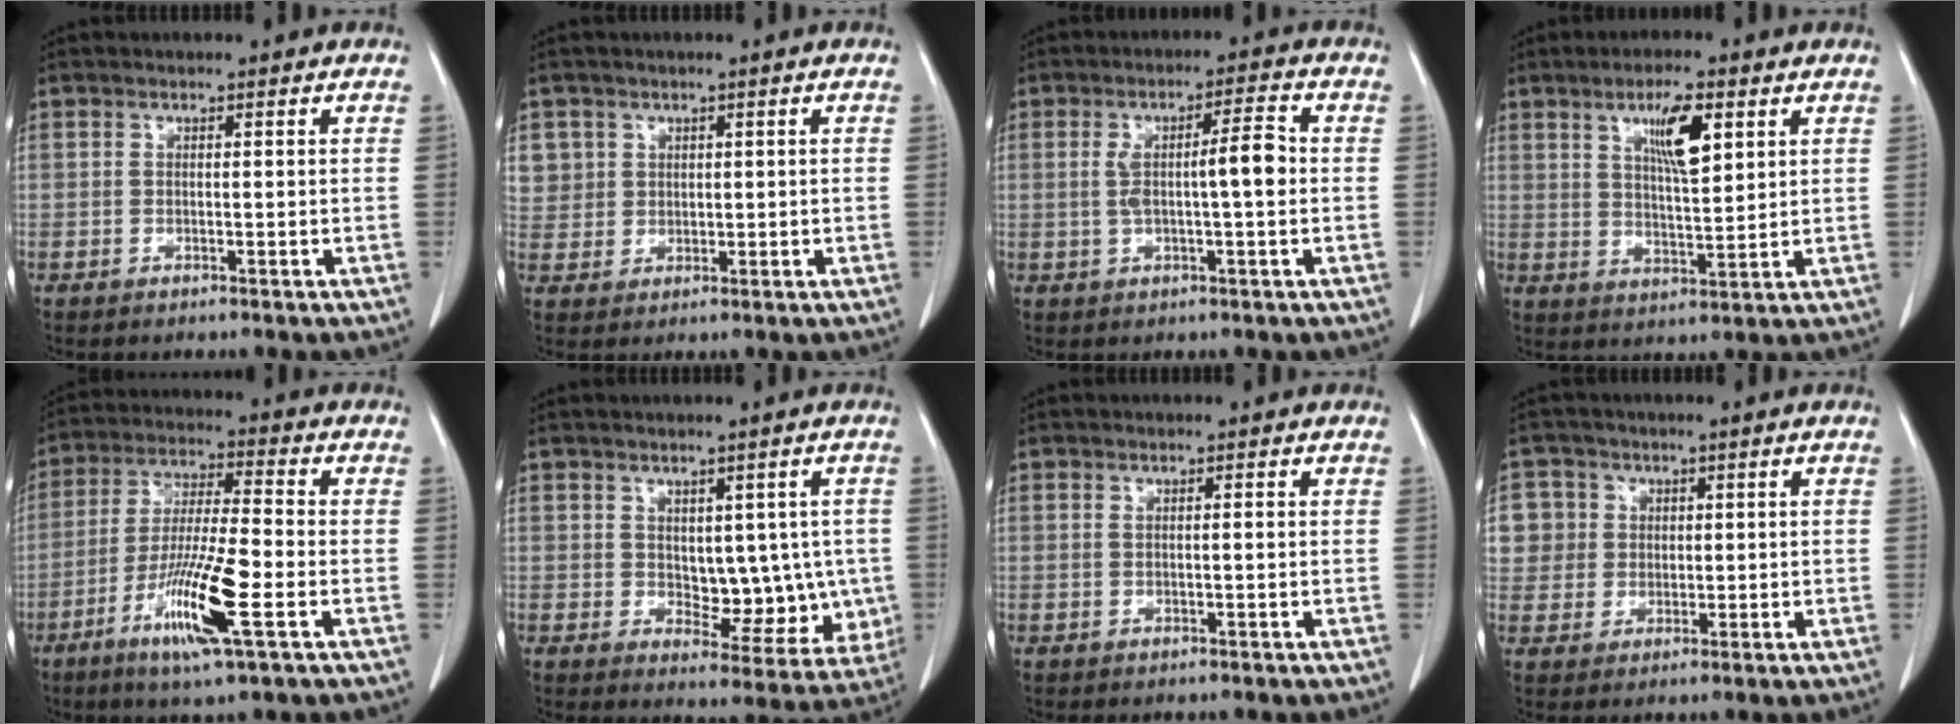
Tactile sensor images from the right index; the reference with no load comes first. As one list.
[{"total": 4.6, "force": [1.8, 4.2, 0.0], "torque": [0.014, 0.006, 0.039]}, {"total": 6.4, "force": [0.0, 0.7, 6.4], "torque": [-0.113, 0.017, 0.002]}, {"total": 7.7, "force": [3.5, 1.6, 6.6], "torque": [-0.118, -0.003, 0.061]}, {"total": 12.7, "force": [-5.1, 0.7, 11.6], "torque": [-0.226, -0.020, -0.094]}, {"total": 8.7, "force": [0.2, 5.2, 7.0], "torque": [-0.067, 0.006, 0.019]}, {"total": 0.7, "force": [0.0, 0.1, 0.7], "torque": [-0.016, 0.006, 0.005]}, {"total": 6.4, "force": [1.4, 6.2, 0.4], "torque": [-0.001, 0.021, 0.031]}]